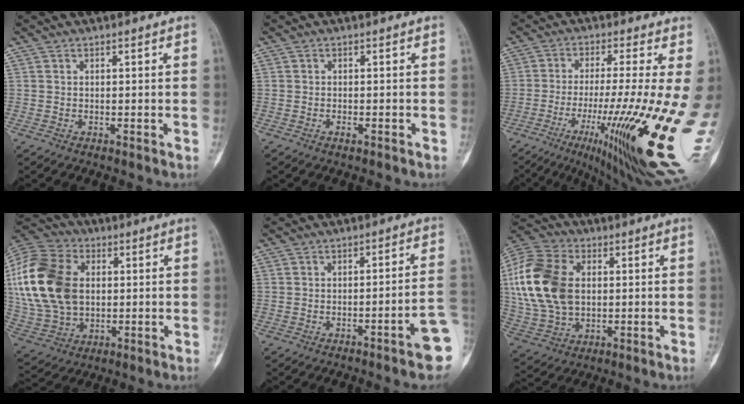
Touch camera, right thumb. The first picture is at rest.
{"total": 0.8, "force": [-0.5, 0.4, 0.5], "torque": [-0.010, 0.003, -0.010]}
{"total": 21.8, "force": [-4.7, 3.3, 21.0], "torque": [-0.265, -0.013, -0.053]}
{"total": 23.7, "force": [3.0, 16.6, 16.7], "torque": [-0.353, 0.004, 0.060]}
{"total": 7.7, "force": [-3.1, 0.6, 7.0], "torque": [-0.083, 0.029, -0.040]}
{"total": 20.3, "force": [2.6, 13.8, 14.6], "torque": [-0.305, 0.005, 0.051]}